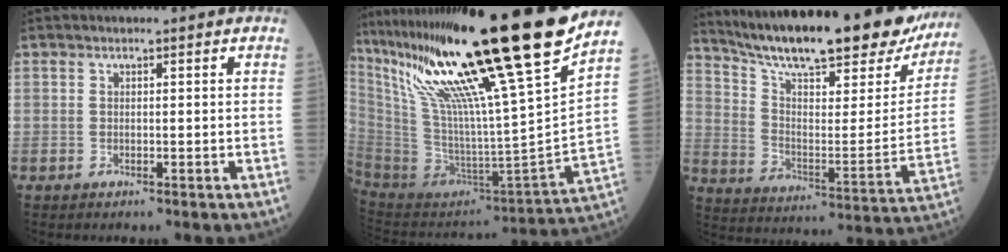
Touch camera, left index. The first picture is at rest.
{"total": 31.8, "force": [22.3, -1.3, 22.7], "torque": [-0.396, -0.048, 0.375]}
{"total": 28.4, "force": [24.0, 6.0, 14.0], "torque": [-0.224, -0.037, 0.329]}